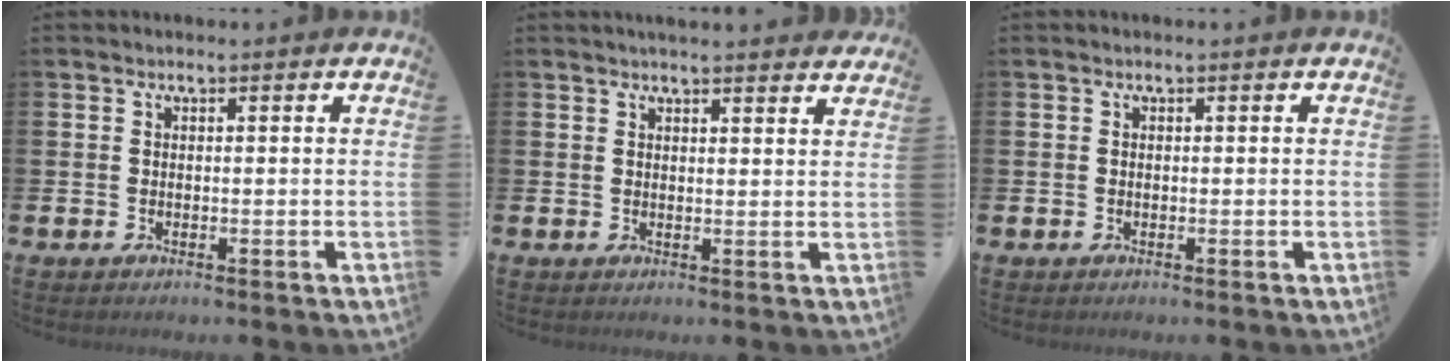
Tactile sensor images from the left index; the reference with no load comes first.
{"total": 2.7, "force": [2.7, -0.1, 0.2], "torque": [0.003, -0.017, 0.047]}
{"total": 0.0}